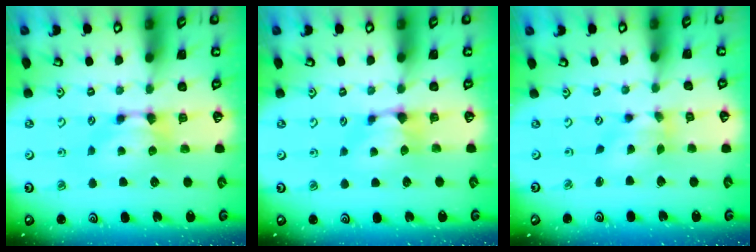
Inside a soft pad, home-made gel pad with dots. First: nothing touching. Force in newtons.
{"total": 0.9, "press": 0.2, "slide": 0.9}
{"total": 2.6, "press": 2.1, "slide": 1.6}